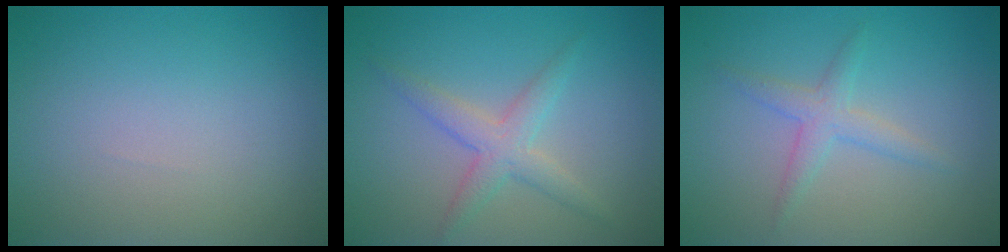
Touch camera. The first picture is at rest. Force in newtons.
{"total": 2.8, "press": 2.8, "slide": 0.0}
{"total": 2.1, "press": 2.1, "slide": 0.1}